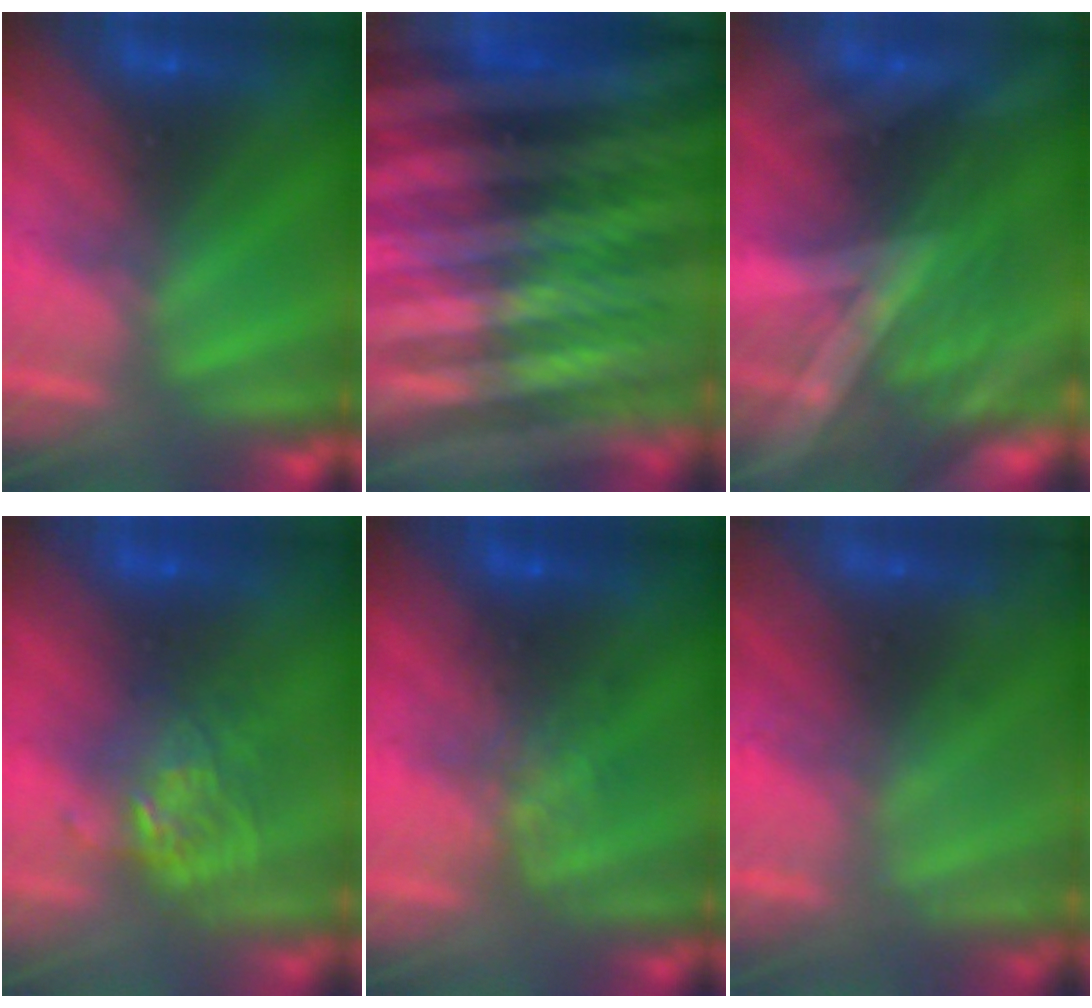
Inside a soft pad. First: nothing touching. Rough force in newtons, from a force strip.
{"total": 6.9}
{"total": 3.0}
{"total": 8.1}
{"total": 3.9}
{"total": 2.1}